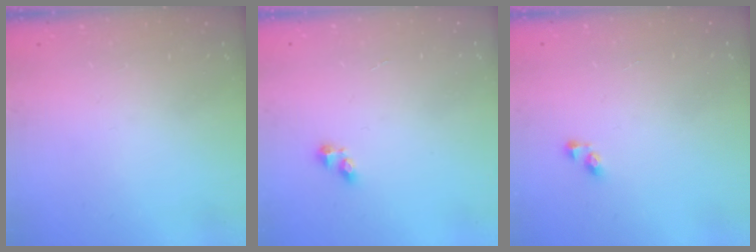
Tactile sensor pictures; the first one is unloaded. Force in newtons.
{"total": 2.5, "press": 2.5, "slide": 0.3}
{"total": 3.4, "press": 3.4, "slide": 0.0}